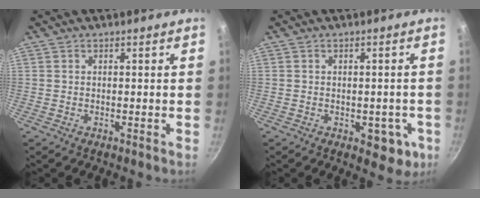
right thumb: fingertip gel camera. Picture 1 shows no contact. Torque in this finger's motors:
{"motor_torque": [-0.27, 0.39, -0.32, -0.07, 0.03]}